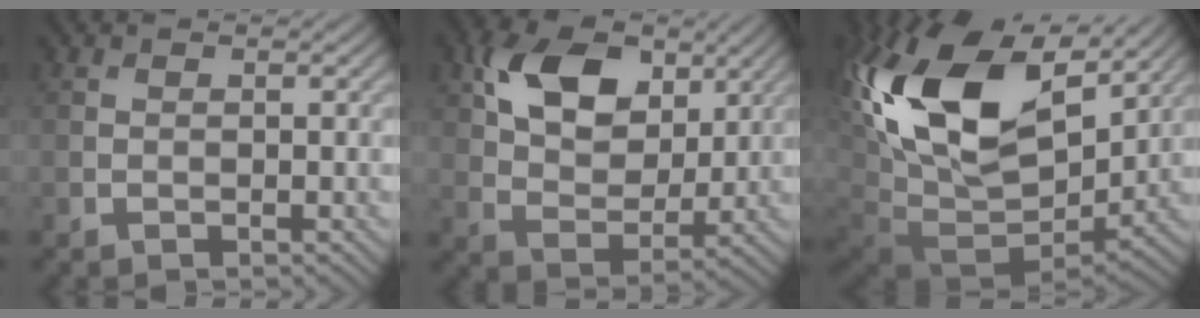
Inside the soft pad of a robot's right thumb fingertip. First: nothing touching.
{"total": 11.0, "force": [4.7, 7.0, 7.1], "torque": [-0.151, 0.005, 0.080]}
{"total": 20.9, "force": [6.9, 12.5, 15.3], "torque": [-0.342, 0.017, 0.132]}